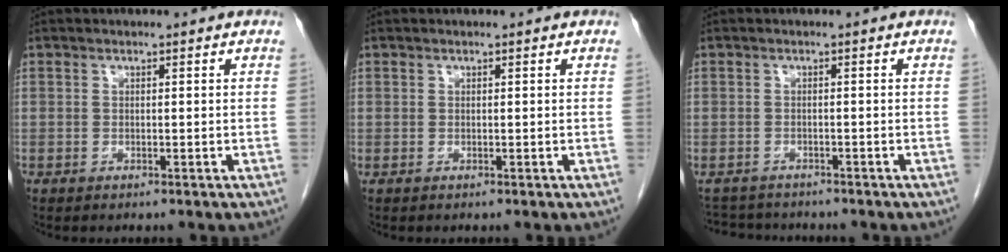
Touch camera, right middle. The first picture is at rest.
{"total": 0.0}
{"total": 5.4, "force": [-5.2, 1.2, 0.7], "torque": [-0.009, 0.000, -0.081]}